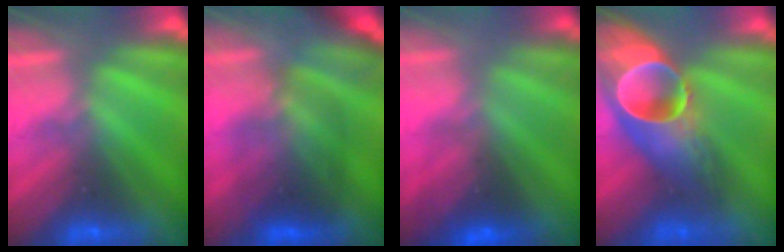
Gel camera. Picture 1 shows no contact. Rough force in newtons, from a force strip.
{"total": 2.6}
{"total": 2.9}
{"total": 9.0}